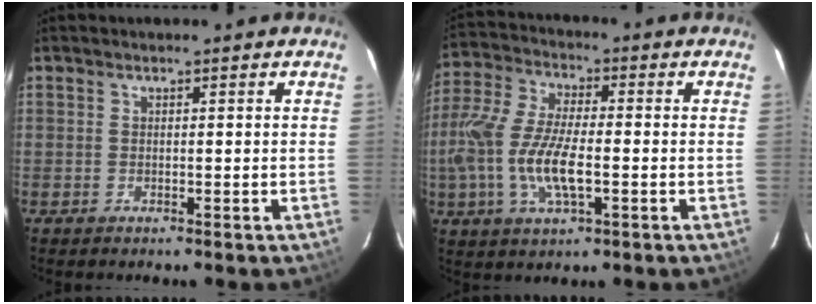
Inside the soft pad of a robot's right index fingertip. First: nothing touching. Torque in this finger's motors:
{"motor_torque": [0.57, -0.08, 0.49, 0.21]}